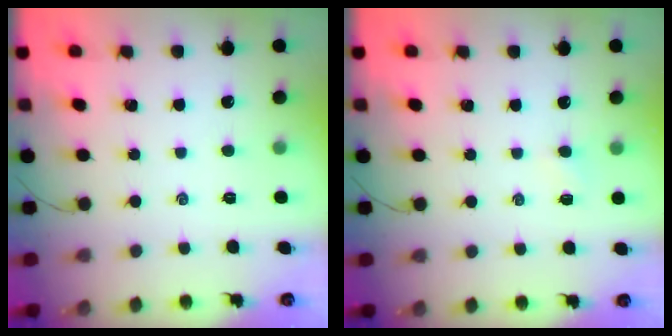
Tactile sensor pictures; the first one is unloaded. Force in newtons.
{"total": 2.5, "press": 2.4, "slide": 0.8}